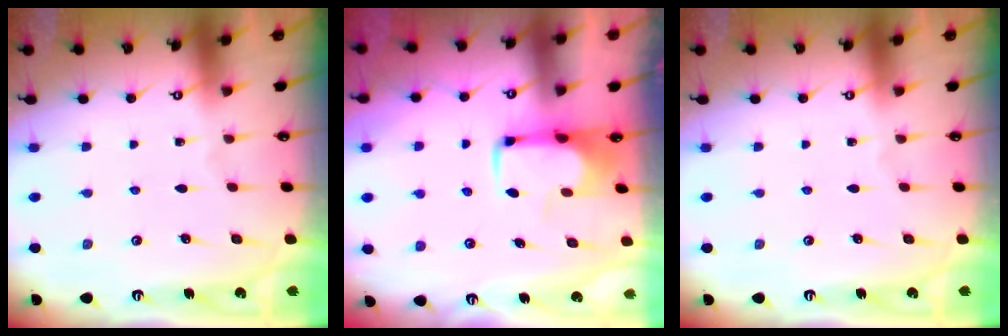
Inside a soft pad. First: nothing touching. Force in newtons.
{"total": 1.7, "press": 1.6, "slide": 0.4}
{"total": 0.0}